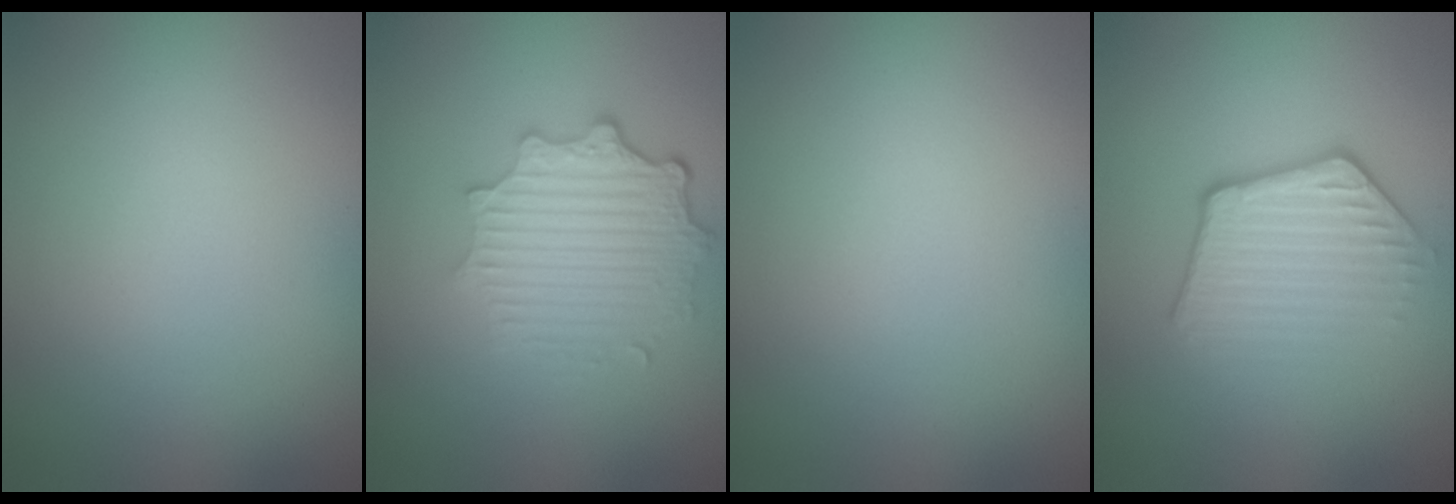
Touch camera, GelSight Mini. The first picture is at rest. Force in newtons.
{"total": 4.5, "press": 3.6, "slide": 2.7}
{"total": 0.0}
{"total": 3.9, "press": 2.9, "slide": 2.5}